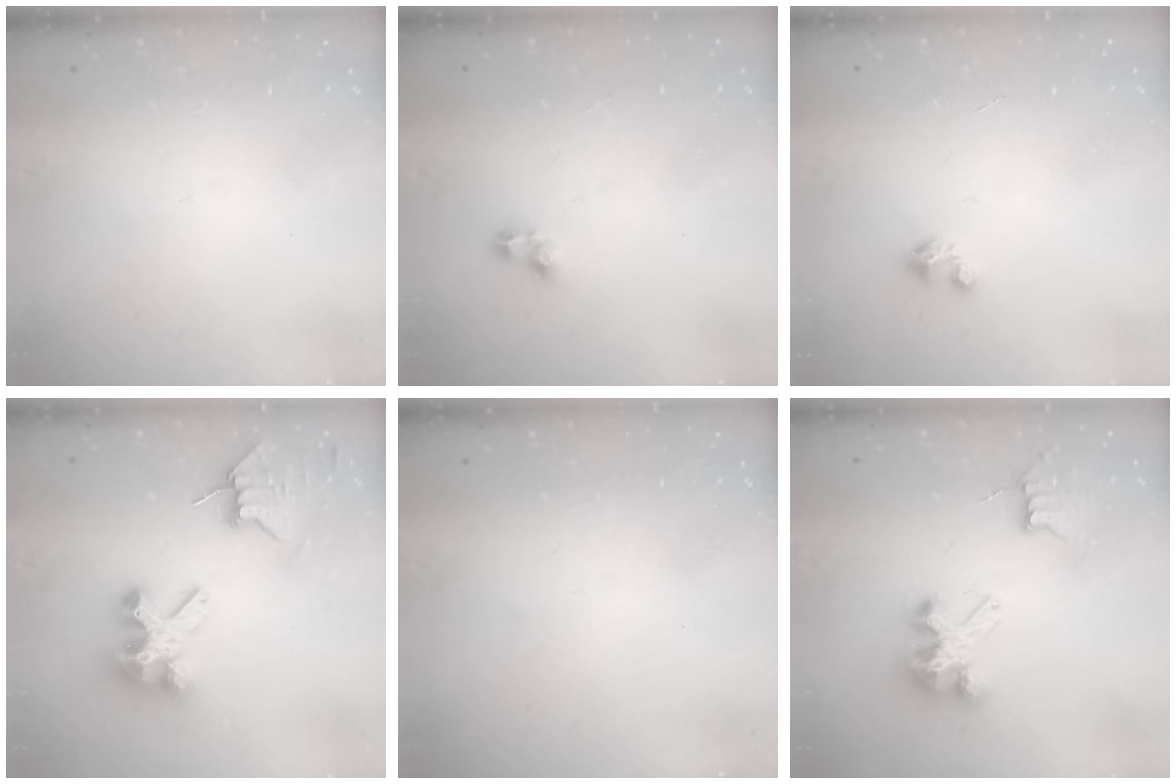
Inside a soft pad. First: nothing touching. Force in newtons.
{"total": 2.5, "press": 2.5, "slide": 0.1}
{"total": 1.8, "press": 1.8, "slide": 0.1}
{"total": 7.3, "press": 7.3, "slide": 0.6}
{"total": 0.0}
{"total": 7.5, "press": 7.5, "slide": 0.6}